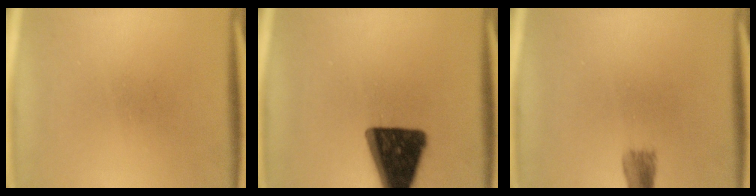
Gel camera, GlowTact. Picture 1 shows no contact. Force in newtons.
{"total": 16.6}
{"total": 2.5}